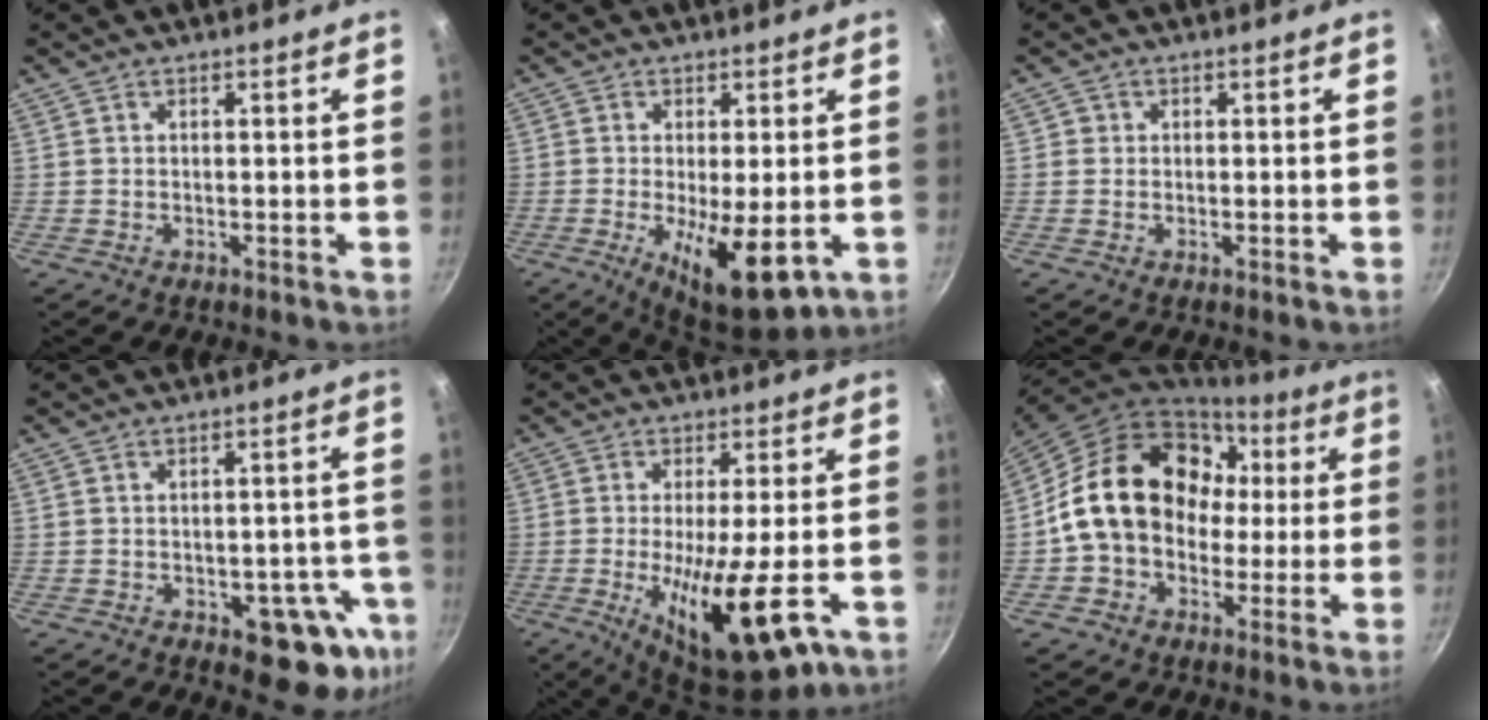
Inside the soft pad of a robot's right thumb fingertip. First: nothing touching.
{"total": 11.3, "force": [-2.8, 3.9, 10.3], "torque": [-0.154, -0.011, -0.030]}
{"total": 1.0, "force": [-0.1, 1.0, 0.1], "torque": [0.004, 0.001, -0.003]}
{"total": 11.3, "force": [-4.6, 6.2, 8.3], "torque": [-0.033, 0.024, -0.052]}
{"total": 15.8, "force": [-5.0, 3.8, 14.5], "torque": [-0.237, -0.015, -0.076]}
{"total": 20.0, "force": [1.5, 15.9, 12.0], "torque": [-0.173, 0.053, 0.024]}